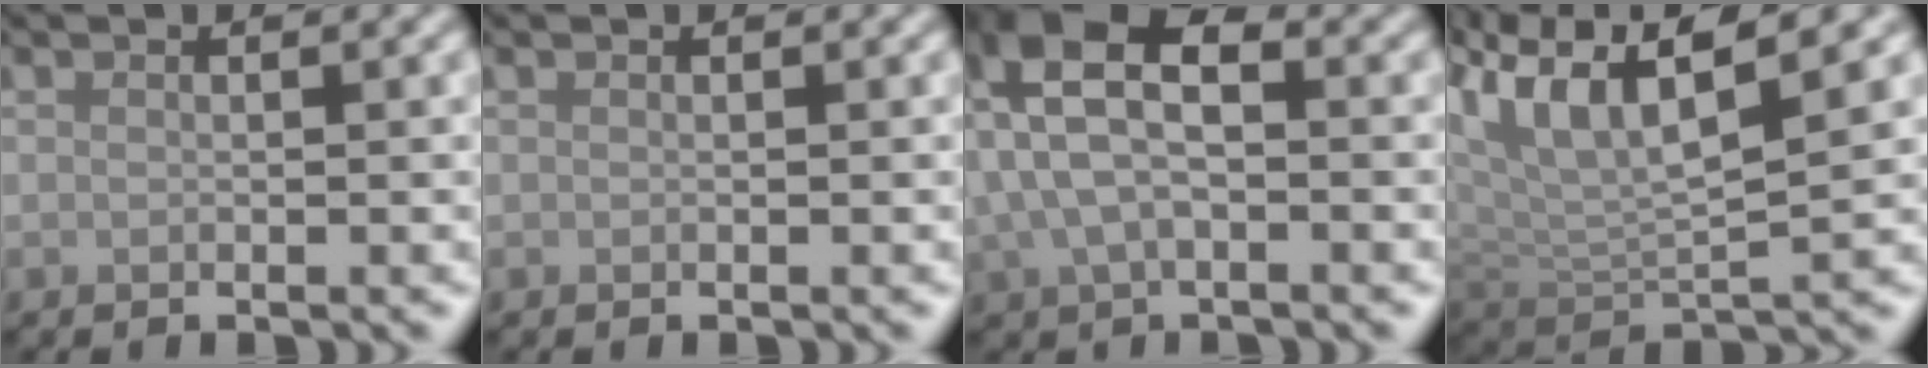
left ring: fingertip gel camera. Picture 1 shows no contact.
{"total": 0.0}
{"total": 8.8, "force": [2.0, 5.0, 6.9], "torque": [-0.156, 0.014, 0.036]}
{"total": 8.5, "force": [4.1, 2.9, 6.8], "torque": [-0.144, 0.007, 0.075]}